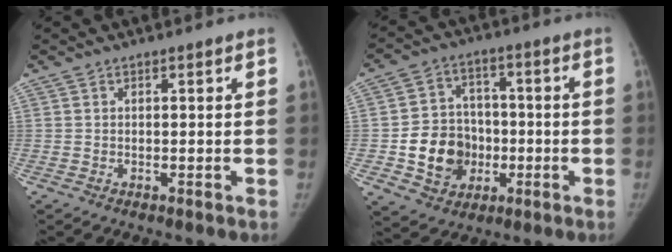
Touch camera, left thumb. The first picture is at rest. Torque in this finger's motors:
{"motor_torque": [0.01, 1.86, 0.70, -0.62, 0.27]}